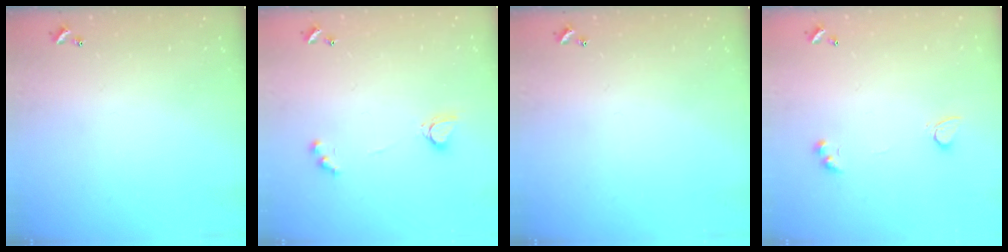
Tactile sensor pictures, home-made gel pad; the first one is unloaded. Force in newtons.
{"total": 4.0, "press": 4.0, "slide": 0.3}
{"total": 0.0}
{"total": 2.9, "press": 2.6, "slide": 1.3}